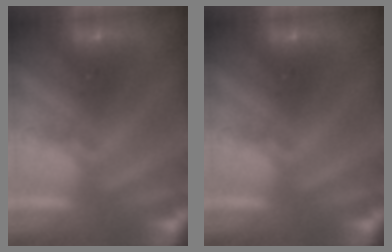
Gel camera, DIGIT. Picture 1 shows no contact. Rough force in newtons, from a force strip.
{"total": 0.0}